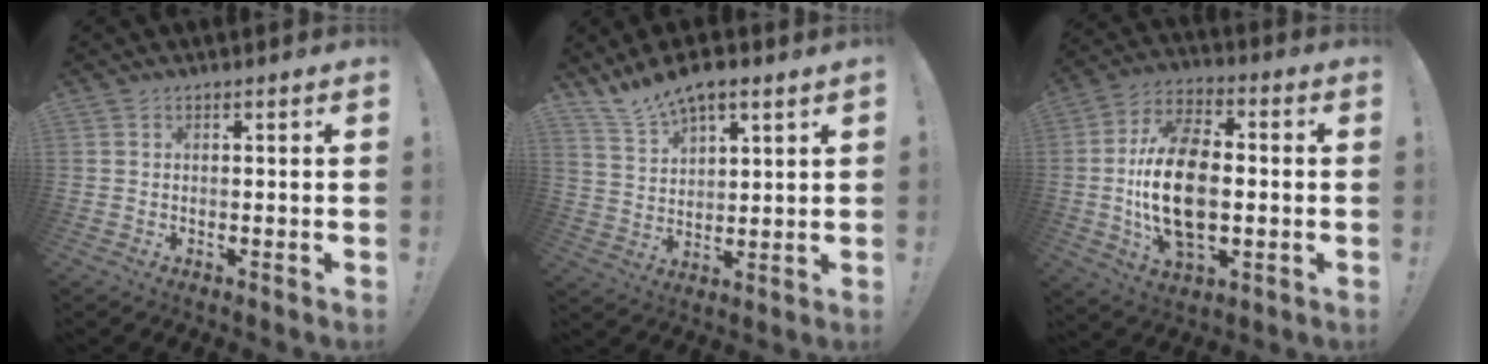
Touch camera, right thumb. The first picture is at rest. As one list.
[{"total": 9.2, "force": [7.8, 3.3, 3.5], "torque": [-0.077, -0.048, 0.150]}, {"total": 19.3, "force": [-1.5, 11.8, 15.2], "torque": [-0.280, 0.005, -0.026]}]